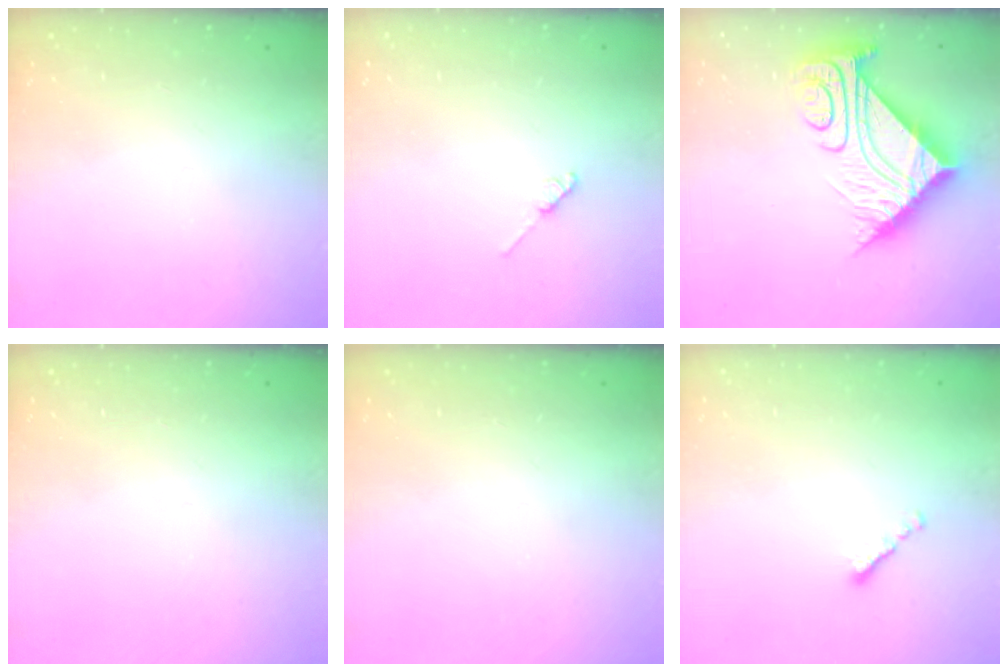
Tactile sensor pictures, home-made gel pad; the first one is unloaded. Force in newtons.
{"total": 2.0, "press": 1.9, "slide": 0.3}
{"total": 13.0, "press": 13.0, "slide": 1.0}
{"total": 0.0}
{"total": 0.0}
{"total": 0.0}